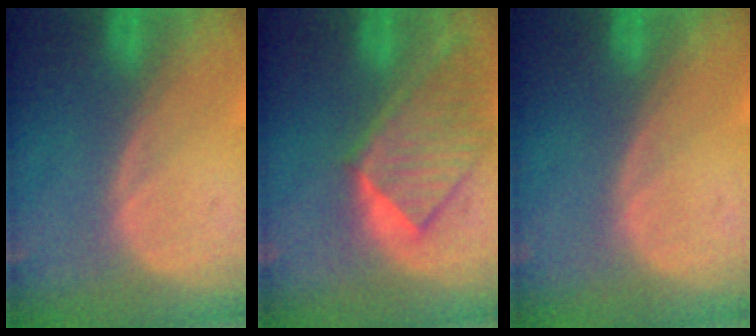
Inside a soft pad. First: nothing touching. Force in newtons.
{"total": 8.8, "press": 7.9, "slide": 4.0}
{"total": 0.0}